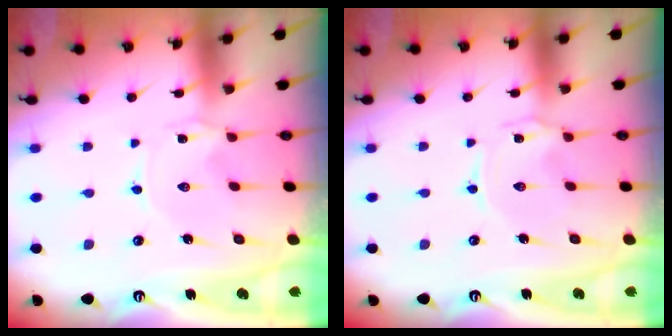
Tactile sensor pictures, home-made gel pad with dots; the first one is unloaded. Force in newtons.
{"total": 0.0}